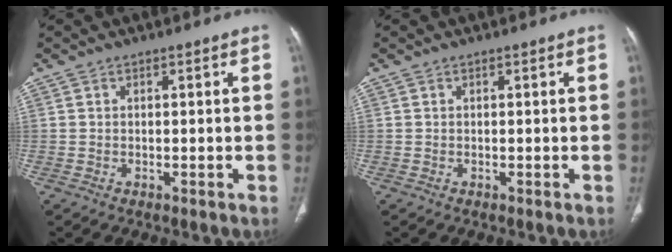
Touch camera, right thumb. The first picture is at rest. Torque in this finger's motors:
{"motor_torque": [1.61, 1.61, 0.16, -0.15, 0.04]}